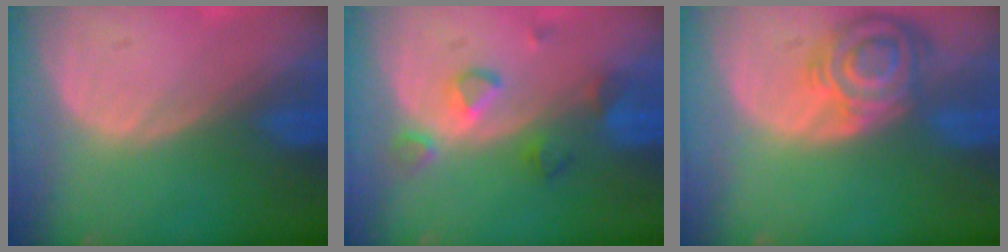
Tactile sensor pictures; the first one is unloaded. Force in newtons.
{"total": 4.4, "press": 4.3, "slide": 0.7}
{"total": 8.4, "press": 7.4, "slide": 3.9}